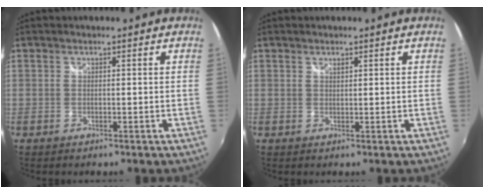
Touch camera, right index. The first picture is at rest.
{"total": 0.6, "force": [0.5, 0.2, 0.2], "torque": [-0.002, 0.000, 0.010]}